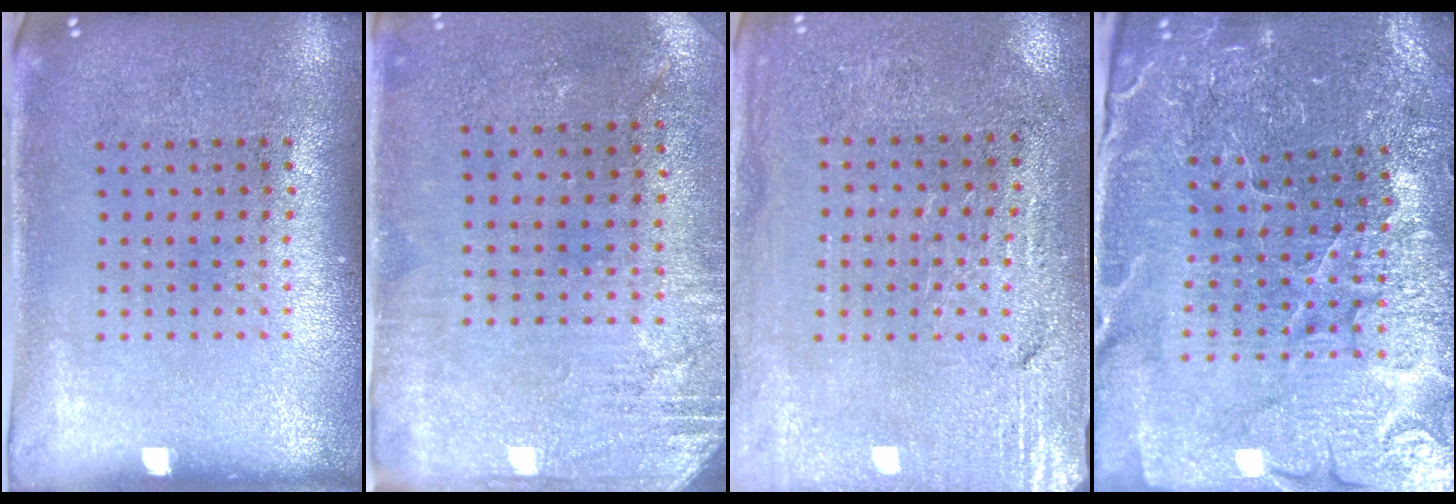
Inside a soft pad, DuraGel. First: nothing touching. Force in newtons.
{"total": 2.8, "press": 2.4, "slide": 1.5}
{"total": 3.1, "press": 2.9, "slide": 0.8}
{"total": 4.2, "press": 4.1, "slide": 0.8}